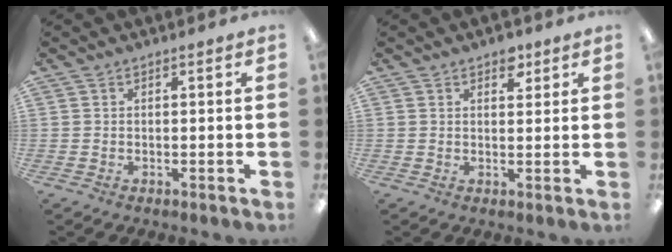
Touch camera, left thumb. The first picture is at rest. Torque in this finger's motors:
{"motor_torque": [0.15, -0.10, 0.25, -0.11, 0.00]}